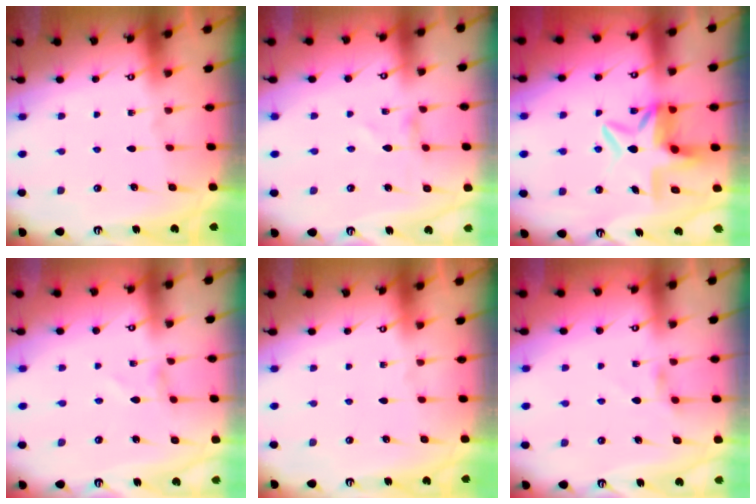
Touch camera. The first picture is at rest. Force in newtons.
{"total": 0.0}
{"total": 9.3, "press": 9.3, "slide": 0.8}
{"total": 1.4, "press": 1.4, "slide": 0.1}
{"total": 0.0}
{"total": 2.6, "press": 2.5, "slide": 0.6}